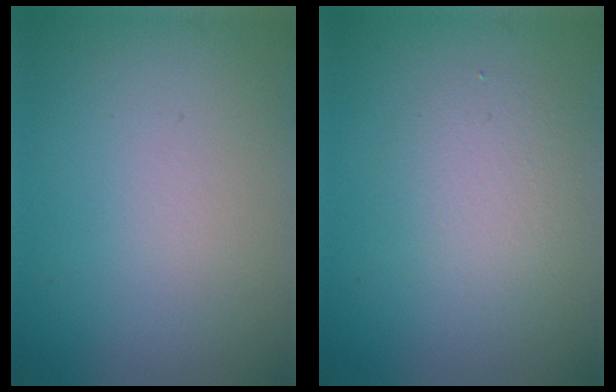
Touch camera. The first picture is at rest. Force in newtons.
{"total": 2.7, "press": 2.6, "slide": 0.3}